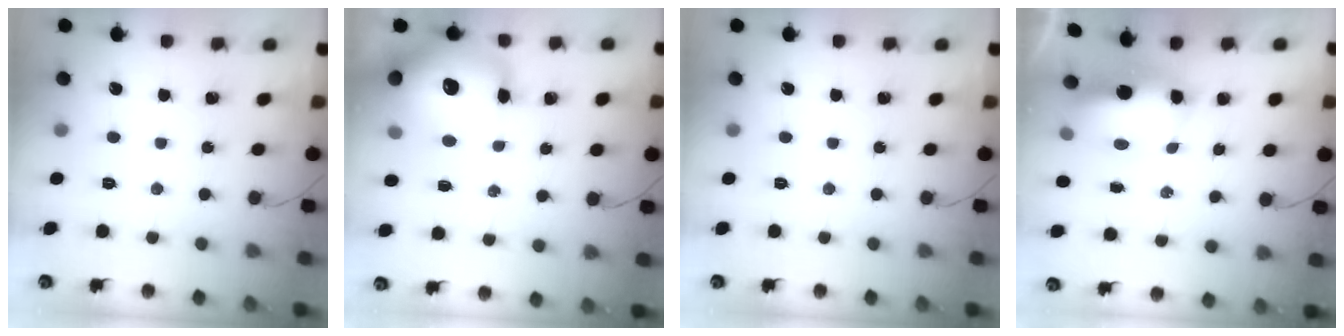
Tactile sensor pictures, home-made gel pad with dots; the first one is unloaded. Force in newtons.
{"total": 18.2, "press": 17.7, "slide": 4.1}
{"total": 0.0}
{"total": 8.8, "press": 8.7, "slide": 1.6}